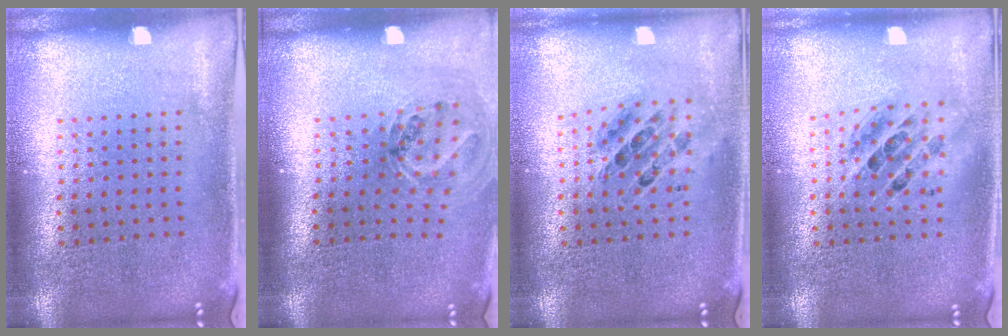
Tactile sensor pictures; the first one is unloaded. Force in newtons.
{"total": 1.1, "press": 1.1, "slide": 0.4}
{"total": 0.7, "press": 0.6, "slide": 0.2}
{"total": 1.5, "press": 1.2, "slide": 0.8}